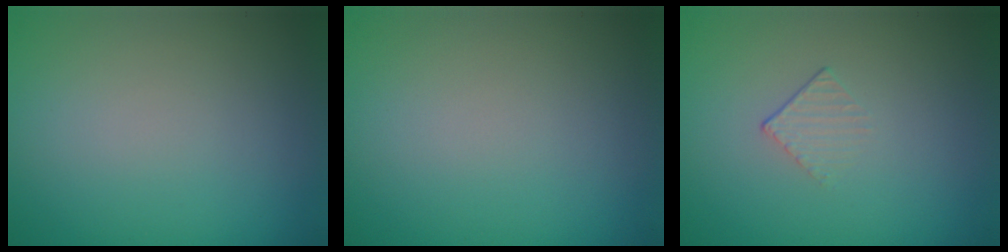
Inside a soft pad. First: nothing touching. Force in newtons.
{"total": 0.0}
{"total": 1.2, "press": 0.4, "slide": 1.2}